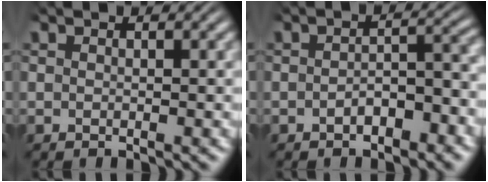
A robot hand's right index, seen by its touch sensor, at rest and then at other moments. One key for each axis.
{"total": 2.8, "fx": -1.9, "fy": 1.1, "fz": 1.7, "tx": -0.015, "ty": -0.001, "tz": -0.032}